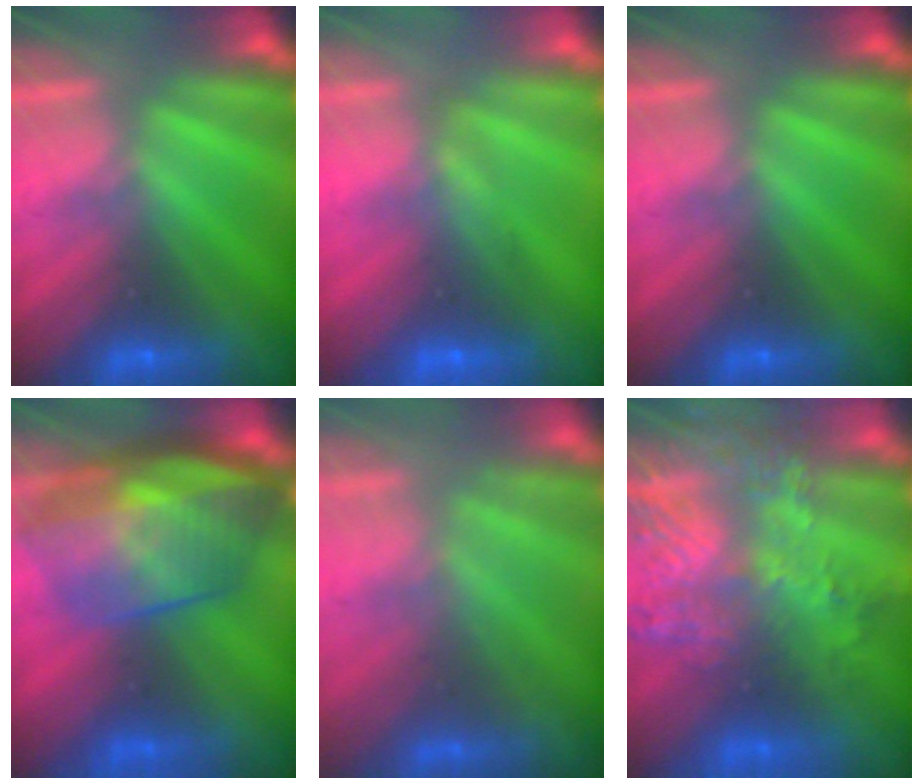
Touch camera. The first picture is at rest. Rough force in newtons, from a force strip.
{"total": 1.7}
{"total": 0.0}
{"total": 10.3}
{"total": 2.4}
{"total": 9.0}